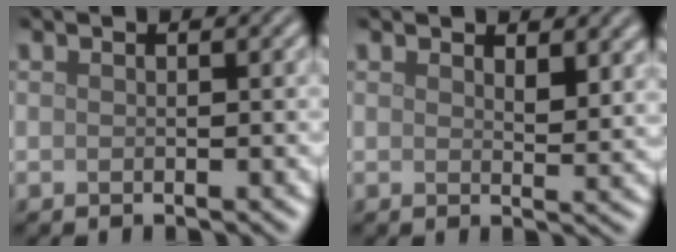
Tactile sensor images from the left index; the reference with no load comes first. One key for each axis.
{"total": 2.1, "fx": 1.4, "fy": 0.8, "fz": 1.4, "tx": -0.021, "ty": -0.006, "tz": 0.025}